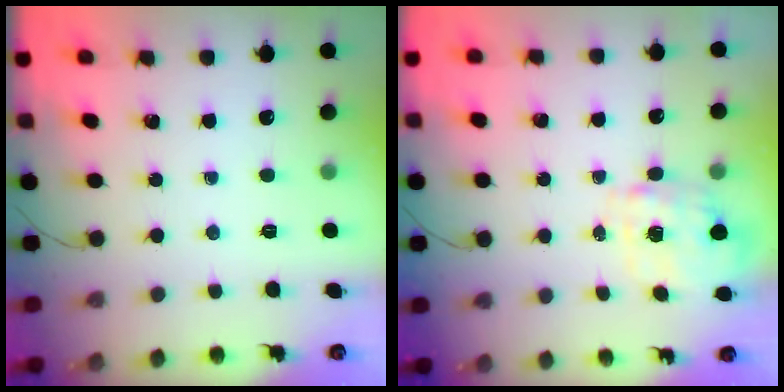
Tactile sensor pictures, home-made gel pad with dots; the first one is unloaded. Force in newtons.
{"total": 4.0, "press": 3.9, "slide": 0.8}